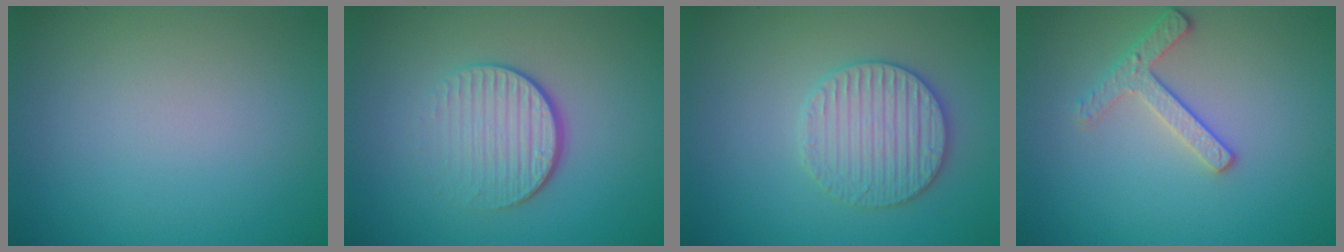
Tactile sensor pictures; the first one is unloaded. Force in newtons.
{"total": 4.2, "press": 2.6, "slide": 3.3}
{"total": 3.5, "press": 3.5, "slide": 0.4}
{"total": 2.5, "press": 2.4, "slide": 0.7}